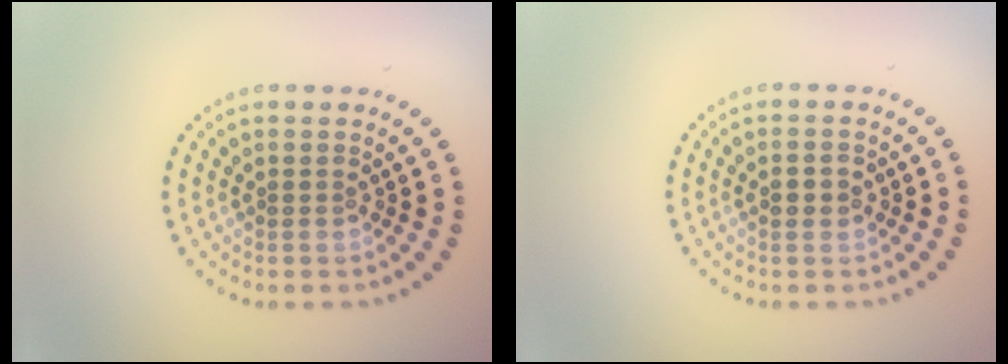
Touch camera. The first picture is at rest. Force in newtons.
{"total": 2.1, "press": 2.1, "slide": 0.2}